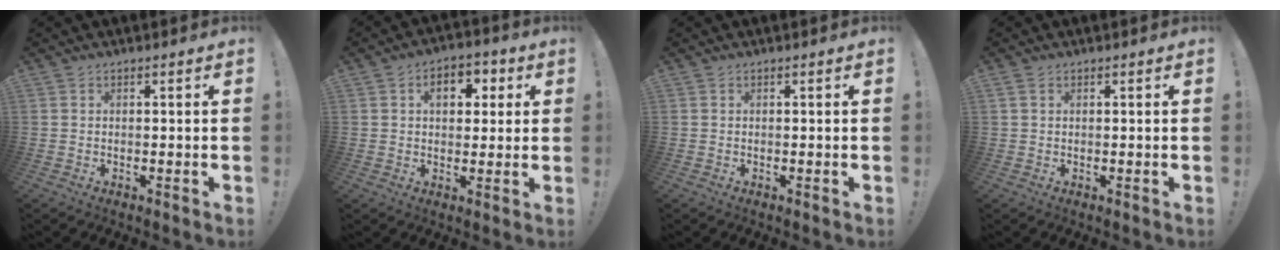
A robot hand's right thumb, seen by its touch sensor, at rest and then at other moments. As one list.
[{"total": 7.7, "force": [2.0, 5.3, 5.2], "torque": [-0.054, -0.001, 0.026]}, {"total": 0.0}, {"total": 1.5, "force": [0.7, 0.8, 1.0], "torque": [-0.021, 0.002, 0.014]}]